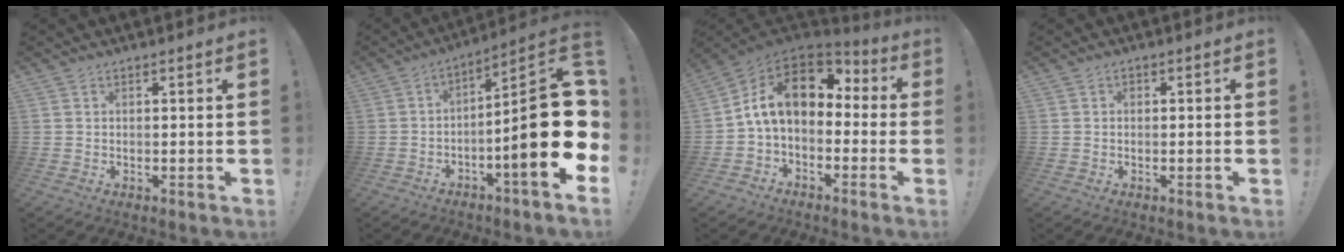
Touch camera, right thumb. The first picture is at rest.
{"total": 21.5, "force": [-2.7, 4.1, 20.9], "torque": [-0.318, 0.014, -0.043]}
{"total": 14.0, "force": [3.5, 8.9, 10.2], "torque": [-0.163, -0.005, 0.064]}
{"total": 0.6, "force": [-0.3, 0.5, 0.3], "torque": [-0.006, 0.004, -0.005]}